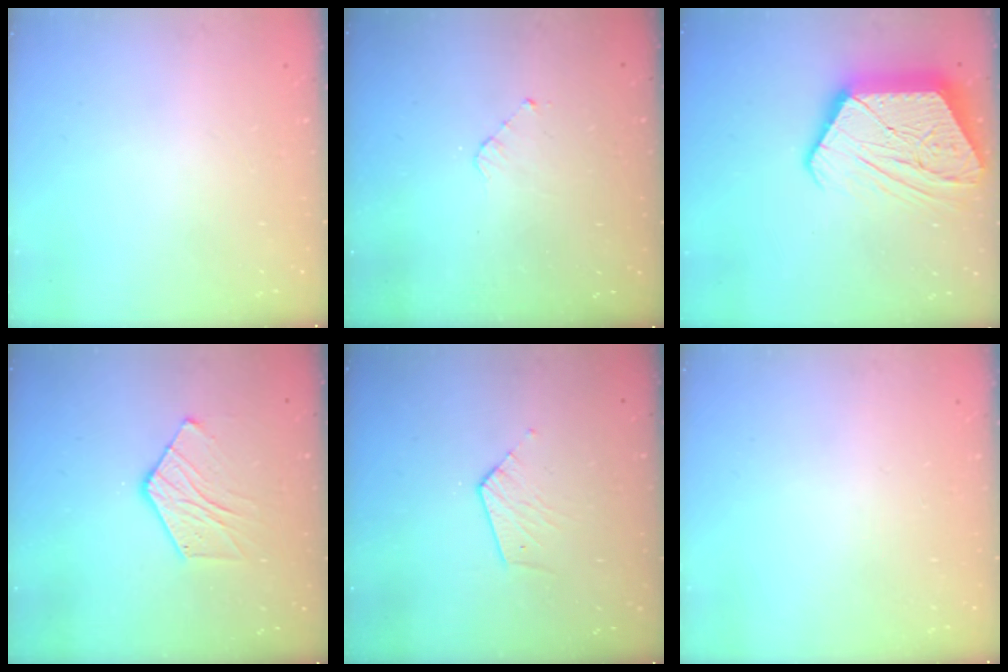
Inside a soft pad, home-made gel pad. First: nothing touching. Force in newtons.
{"total": 3.0, "press": 2.9, "slide": 0.2}
{"total": 20.5, "press": 20.5, "slide": 1.6}
{"total": 9.1, "press": 9.1, "slide": 0.8}
{"total": 4.6, "press": 4.6, "slide": 0.4}
{"total": 0.0}